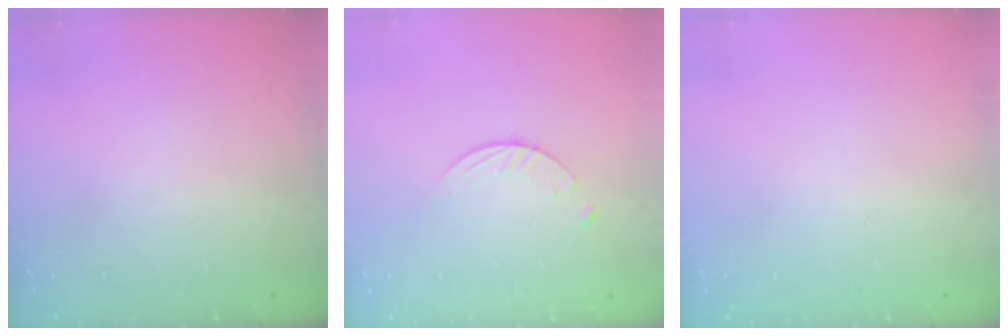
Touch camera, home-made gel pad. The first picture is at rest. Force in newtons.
{"total": 4.3, "press": 4.3, "slide": 0.5}
{"total": 0.0}